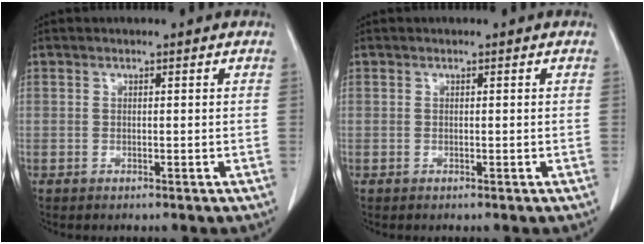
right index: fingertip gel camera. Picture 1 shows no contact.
{"total": 0.0}